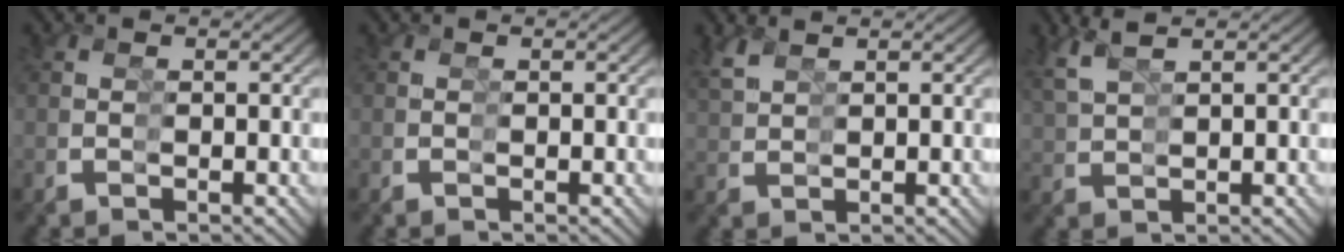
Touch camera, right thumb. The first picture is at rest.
{"total": 0.0}
{"total": 2.5, "force": [2.2, -0.4, -1.0], "torque": [0.014, 0.010, 0.042]}
{"total": 2.7, "force": [2.4, -0.9, -0.9], "torque": [0.012, 0.022, 0.042]}